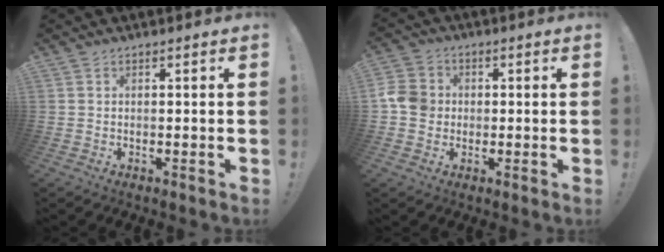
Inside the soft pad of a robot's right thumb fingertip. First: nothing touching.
{"total": 7.7, "force": [-0.4, 7.0, 3.2], "torque": [-0.061, 0.015, -0.003]}